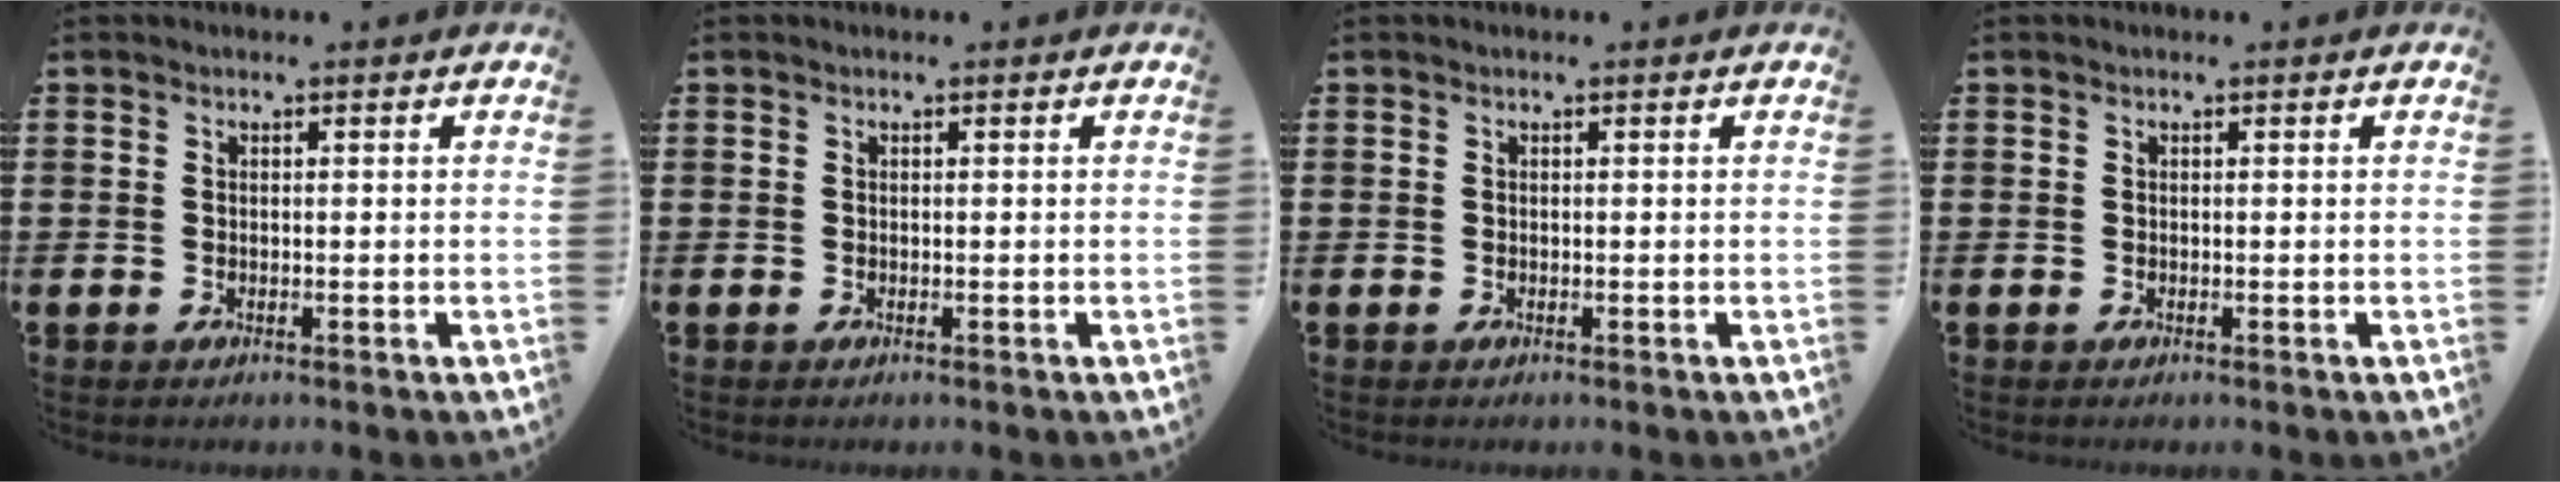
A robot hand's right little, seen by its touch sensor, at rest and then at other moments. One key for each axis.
{"total": 0.0}
{"total": 0.0}
{"total": 0.0}